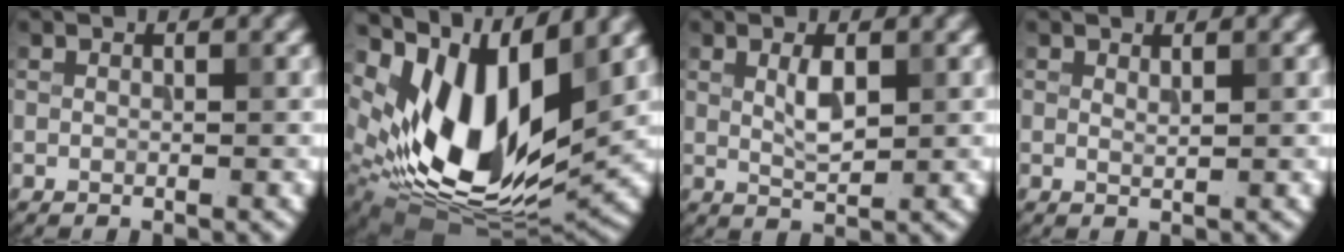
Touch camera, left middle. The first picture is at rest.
{"total": 13.8, "force": [3.6, 7.2, 11.2], "torque": [-0.207, -0.016, 0.065]}
{"total": 1.8, "force": [0.1, 0.6, 1.7], "torque": [-0.036, -0.005, 0.003]}
{"total": 0.0}